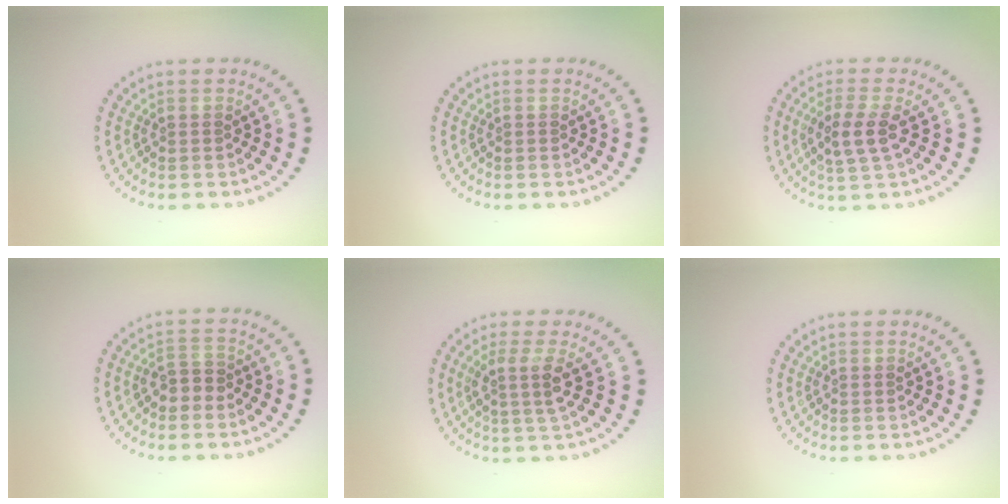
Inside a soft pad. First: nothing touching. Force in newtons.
{"total": 0.0}
{"total": 3.0, "press": 2.8, "slide": 1.2}
{"total": 1.8, "press": 1.7, "slide": 0.8}
{"total": 2.7, "press": 2.0, "slide": 1.9}
{"total": 0.0}